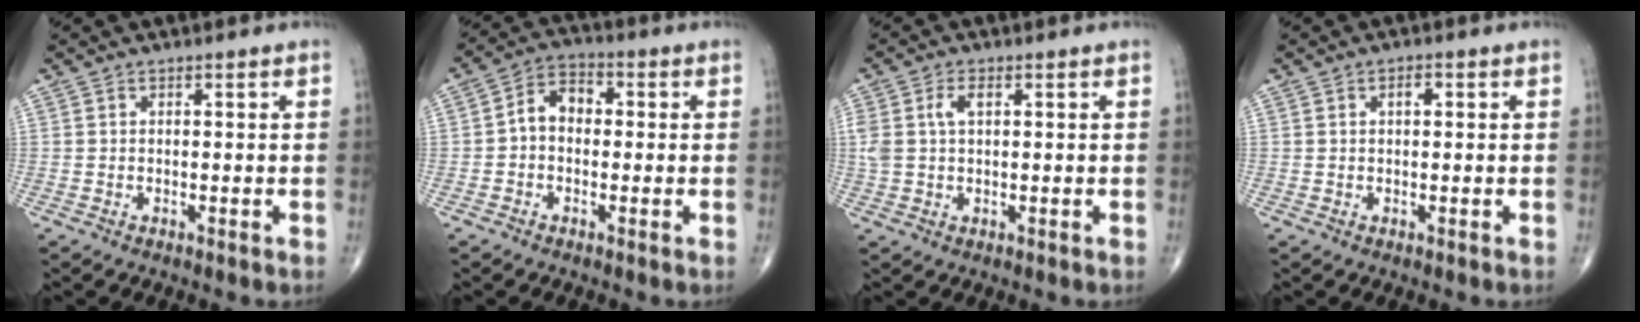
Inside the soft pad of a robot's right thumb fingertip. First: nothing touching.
{"total": 6.4, "force": [-0.1, 4.6, 4.4], "torque": [-0.059, 0.025, -0.015]}
{"total": 4.6, "force": [1.3, 2.6, 3.6], "torque": [-0.092, 0.013, 0.028]}
{"total": 1.7, "force": [0.5, 0.9, 1.4], "torque": [-0.021, 0.003, 0.007]}